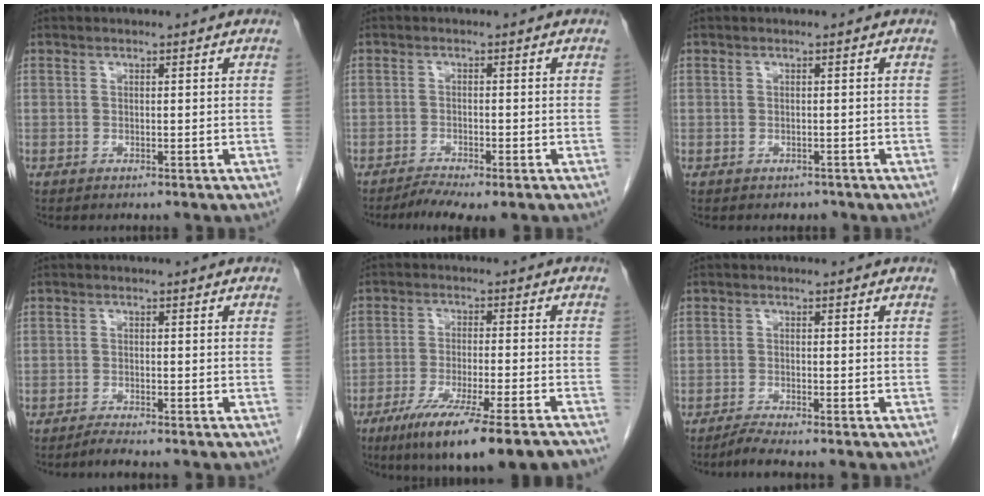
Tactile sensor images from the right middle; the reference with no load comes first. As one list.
[{"total": 3.9, "force": [-3.0, 0.3, 2.5], "torque": [-0.046, -0.003, -0.050]}, {"total": 1.1, "force": [-0.8, 0.7, 0.0], "torque": [-0.003, 0.002, -0.010]}, {"total": 1.6, "force": [-1.4, -0.3, 0.6], "torque": [-0.017, -0.004, -0.028]}, {"total": 15.7, "force": [-11.6, 0.6, 10.6], "torque": [-0.146, -0.039, -0.179]}, {"total": 2.4, "force": [-2.1, -0.6, 0.9], "torque": [-0.027, -0.009, -0.044]}]